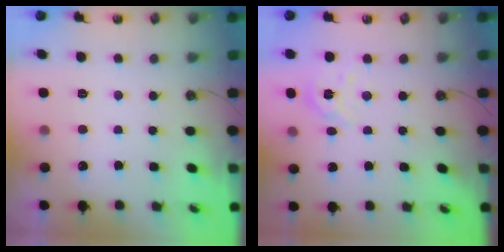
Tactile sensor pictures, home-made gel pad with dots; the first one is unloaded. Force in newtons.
{"total": 7.0, "press": 6.9, "slide": 0.6}